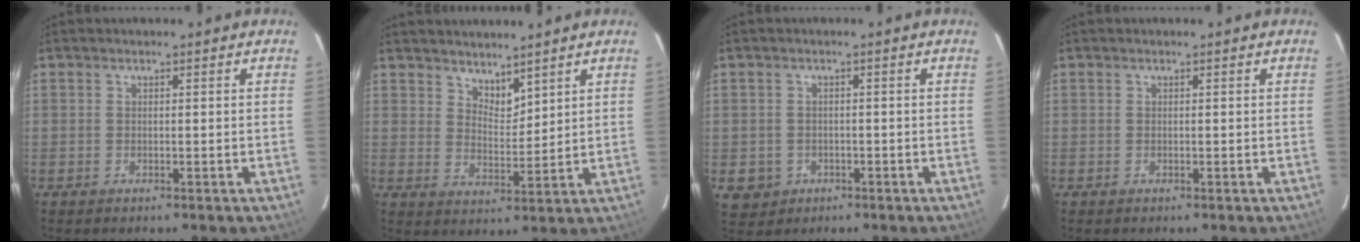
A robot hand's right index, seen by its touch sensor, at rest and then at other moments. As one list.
[{"total": 4.7, "force": [4.0, 1.9, 1.6], "torque": [-0.018, -0.003, 0.071]}, {"total": 4.6, "force": [-1.2, 4.3, 1.0], "torque": [-0.027, 0.008, -0.007]}, {"total": 0.0}]